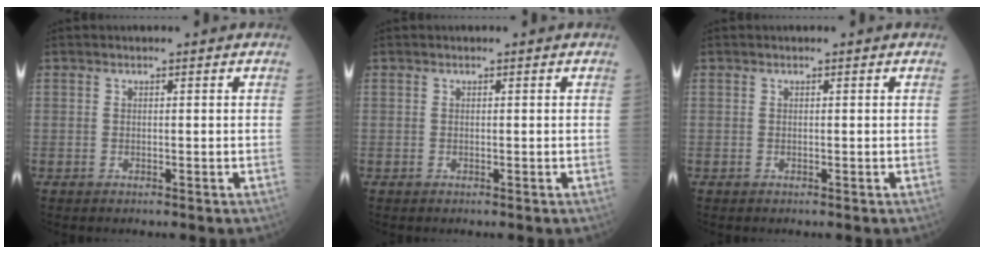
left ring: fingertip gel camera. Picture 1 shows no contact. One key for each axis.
{"total": 0.0}
{"total": 0.0}